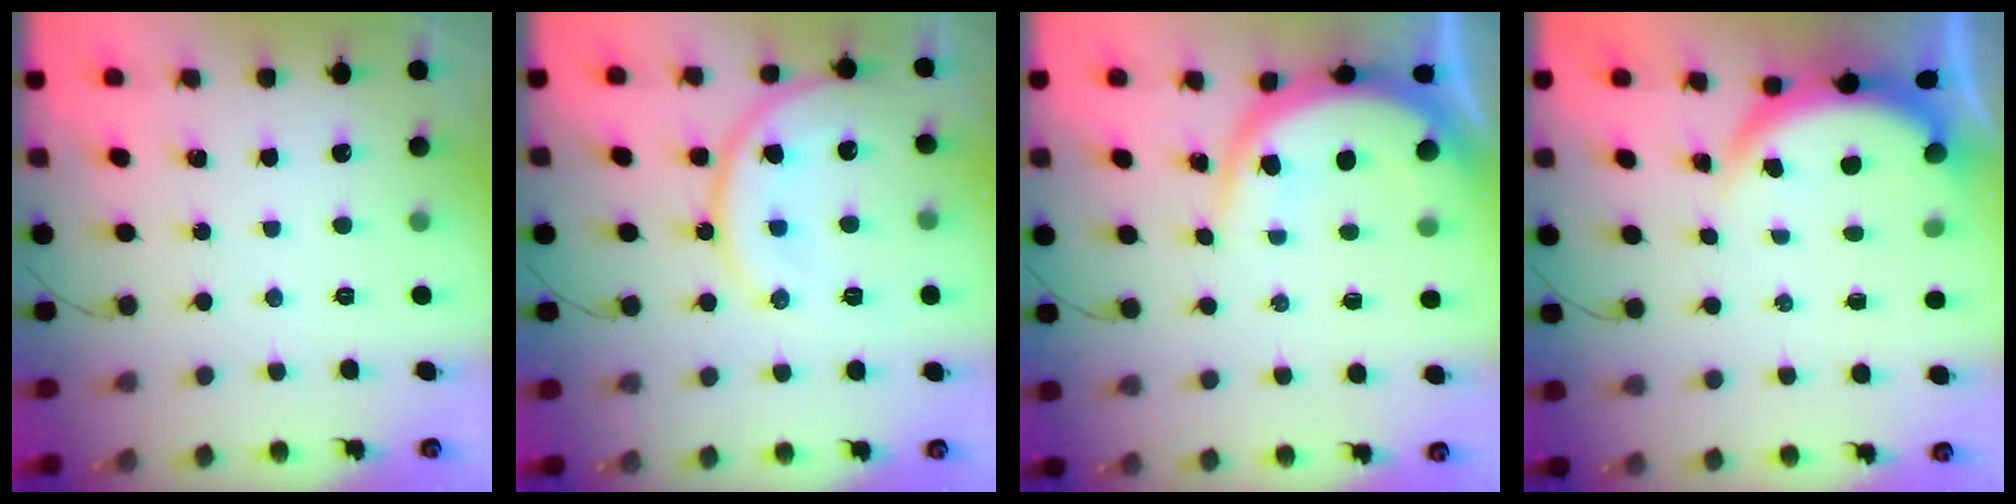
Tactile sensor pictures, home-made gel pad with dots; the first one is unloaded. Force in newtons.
{"total": 14.2, "press": 14.1, "slide": 0.6}
{"total": 9.1, "press": 9.0, "slide": 1.1}
{"total": 4.0, "press": 4.0, "slide": 0.2}